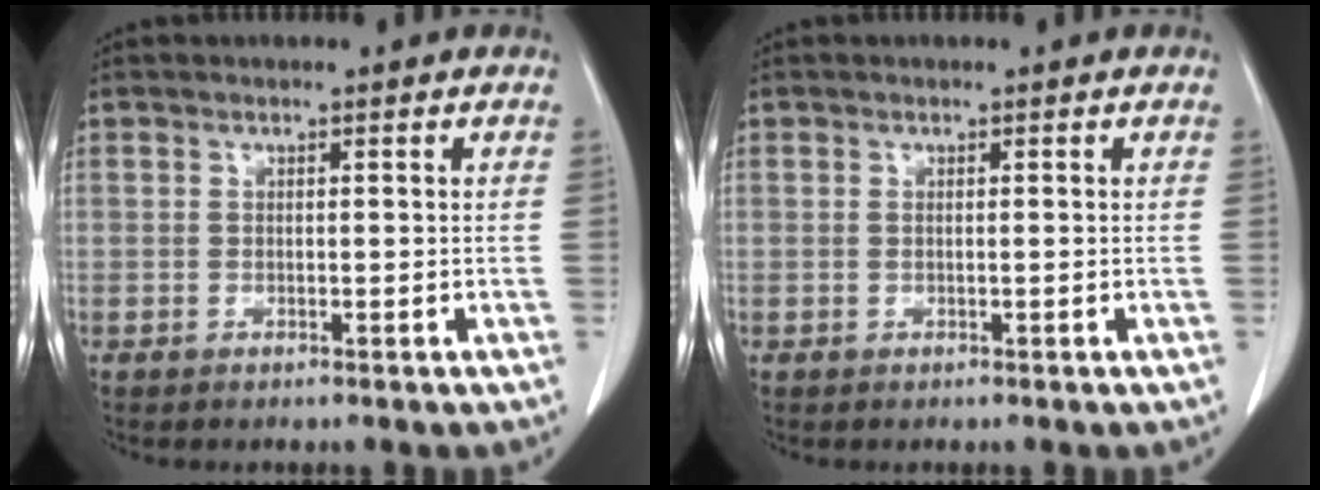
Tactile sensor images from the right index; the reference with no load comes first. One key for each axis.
{"total": 0.6, "fx": 0.0, "fy": 0.2, "fz": 0.6, "tx": -0.017, "ty": 0.003, "tz": 0.004}